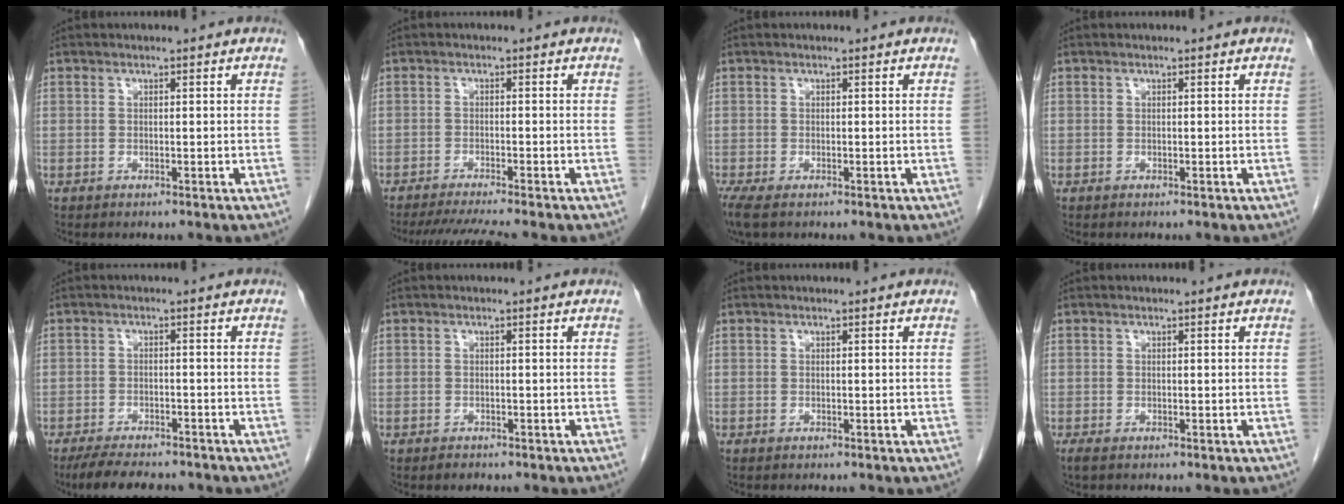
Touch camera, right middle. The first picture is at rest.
{"total": 6.3, "force": [-5.5, -1.2, 2.8], "torque": [-0.045, -0.021, -0.089]}
{"total": 3.2, "force": [-2.2, 1.0, 2.1], "torque": [-0.044, -0.013, -0.035]}
{"total": 0.0}
{"total": 8.3, "force": [-7.2, 2.1, 3.5], "torque": [-0.058, -0.014, -0.111]}
{"total": 0.9, "force": [-0.8, 0.5, 0.2], "torque": [-0.010, -0.003, -0.011]}
{"total": 0.0}
{"total": 0.9, "force": [-0.7, 0.2, 0.6], "torque": [-0.010, -0.003, -0.009]}